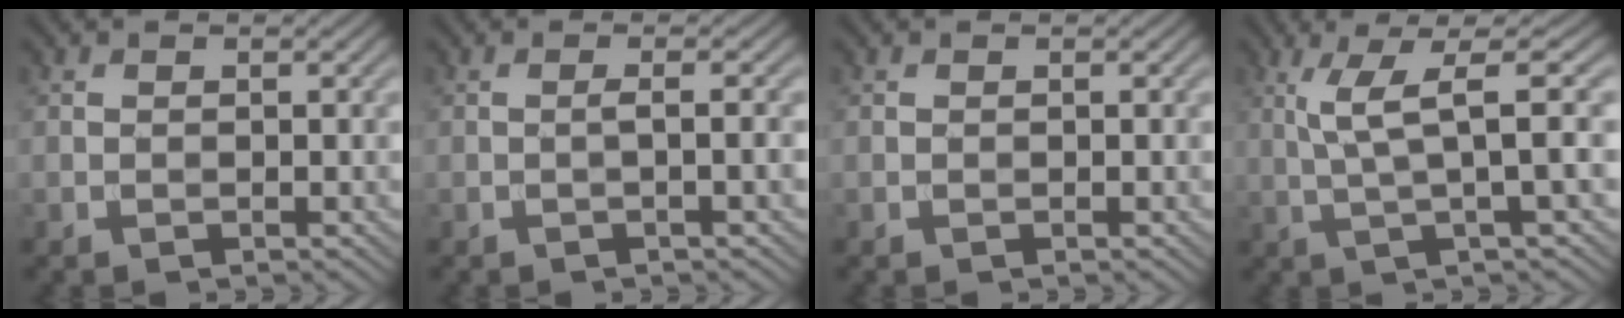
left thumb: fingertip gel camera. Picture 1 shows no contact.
{"total": 2.0, "force": [-0.2, 0.2, 2.0], "torque": [-0.029, 0.007, -0.011]}
{"total": 0.0}
{"total": 6.2, "force": [1.6, 0.7, 5.9], "torque": [-0.117, 0.018, 0.032]}